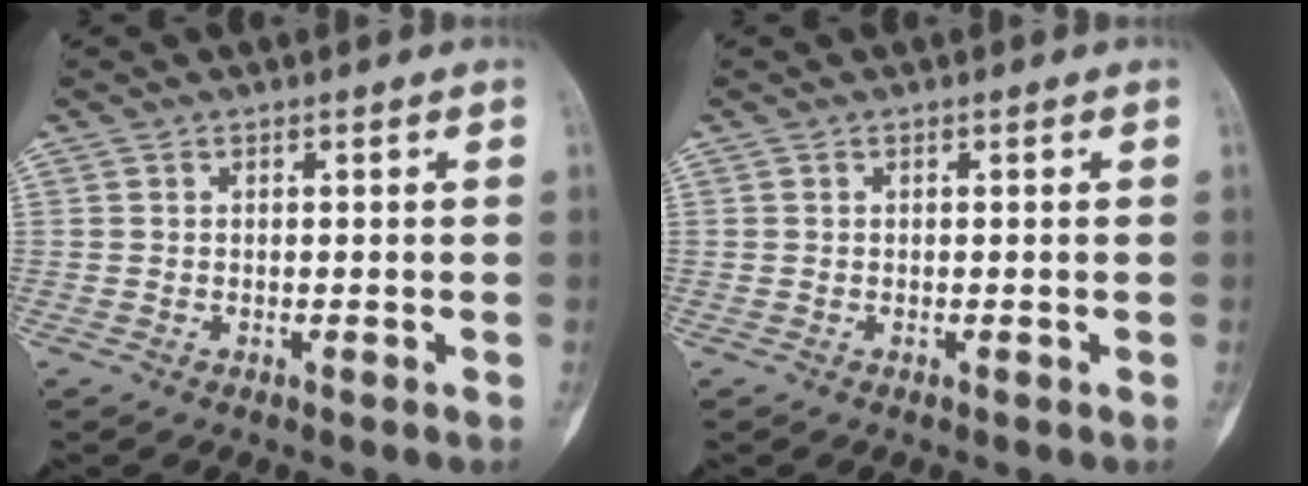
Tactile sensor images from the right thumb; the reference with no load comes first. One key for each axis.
{"total": 0.0}